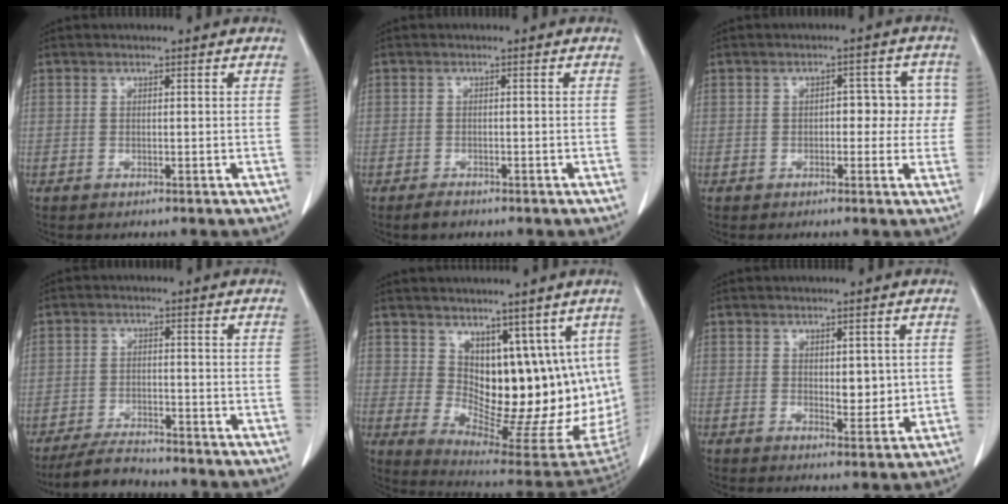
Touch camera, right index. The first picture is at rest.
{"total": 1.3, "force": [-1.1, 0.6, 0.4], "torque": [-0.009, 0.000, -0.017]}
{"total": 5.5, "force": [0.2, 3.2, 4.5], "torque": [-0.038, 0.029, 0.003]}
{"total": 5.1, "force": [-4.9, 1.0, 1.3], "torque": [-0.023, -0.014, -0.086]}
{"total": 14.6, "force": [4.5, 7.4, 11.8], "torque": [-0.146, -0.012, 0.087]}
{"total": 4.0, "force": [0.6, 2.0, 3.5], "torque": [-0.043, -0.010, 0.015]}